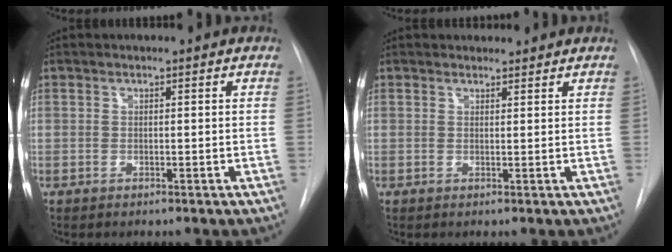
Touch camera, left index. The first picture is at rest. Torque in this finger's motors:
{"motor_torque": [0.05, -0.11, -0.05, 0.00]}